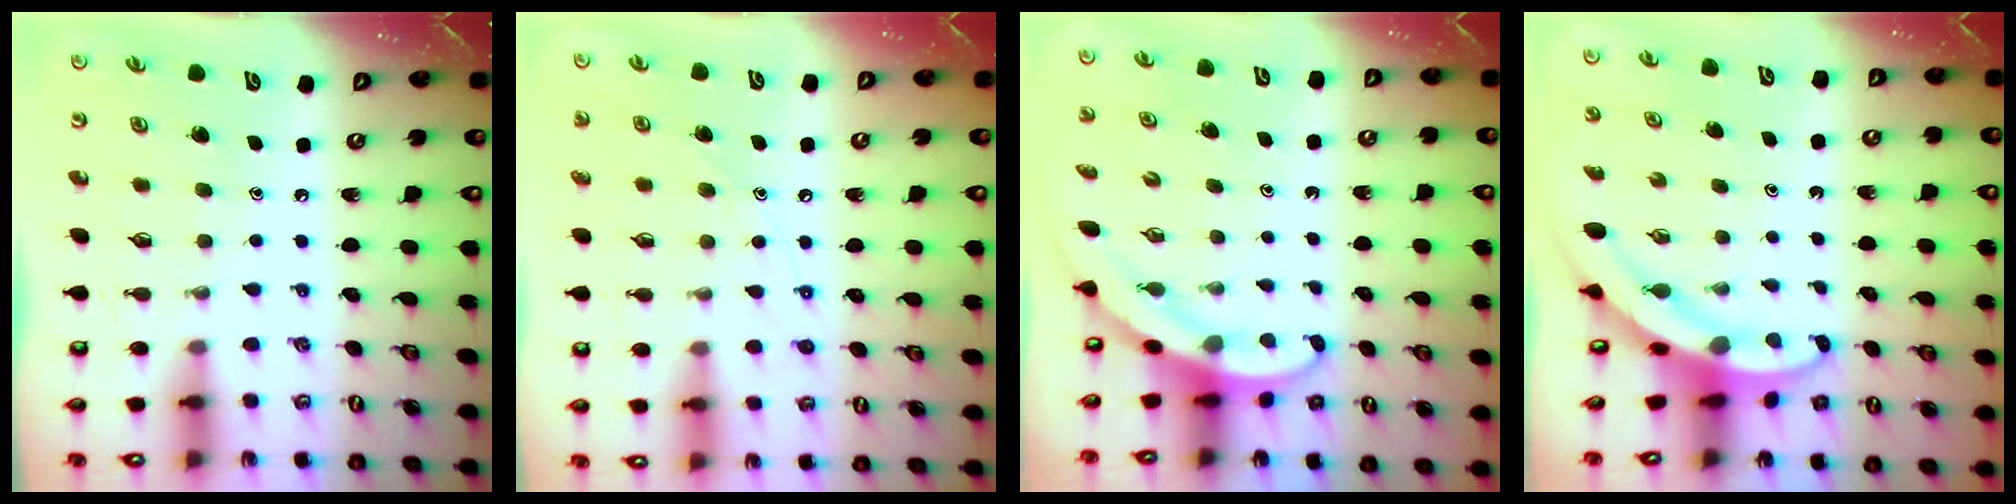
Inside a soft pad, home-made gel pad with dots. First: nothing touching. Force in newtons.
{"total": 7.6, "press": 7.6, "slide": 0.2}
{"total": 3.1, "press": 3.1, "slide": 0.1}
{"total": 3.1, "press": 3.1, "slide": 0.3}